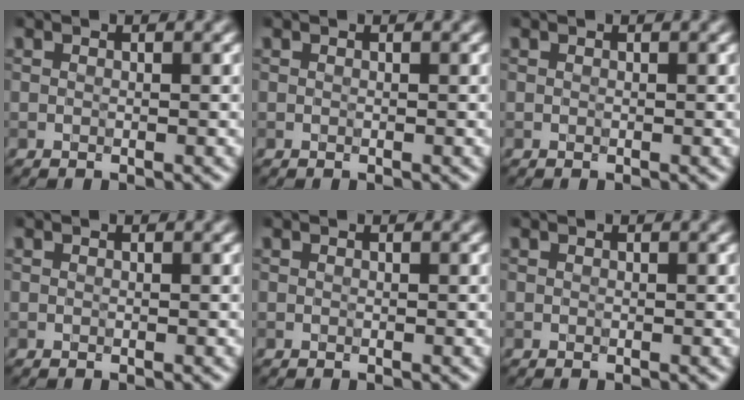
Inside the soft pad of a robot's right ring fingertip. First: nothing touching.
{"total": 0.0}
{"total": 0.0}
{"total": 0.0}
{"total": 0.0}
{"total": 0.0}